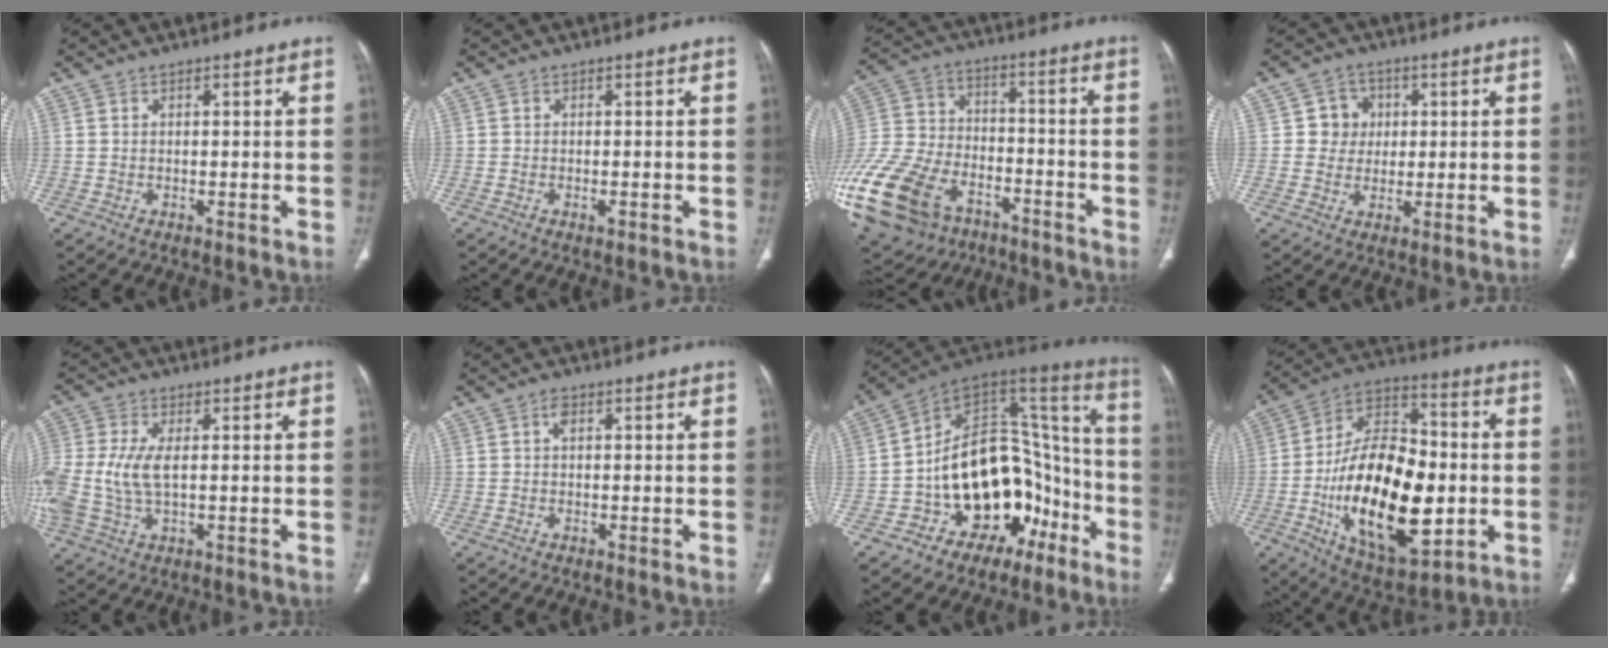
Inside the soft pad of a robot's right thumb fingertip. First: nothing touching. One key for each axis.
{"total": 0.8, "fx": -0.4, "fy": 0.3, "fz": 0.6, "tx": -0.012, "ty": -0.001, "tz": -0.006}
{"total": 32.2, "fx": -17.3, "fy": 20.7, "fz": 17.7, "tx": -0.507, "ty": 0.031, "tz": -0.301}
{"total": 5.5, "fx": 0.9, "fy": 5.3, "fz": 1.1, "tx": 0.019, "ty": 0.008, "tz": 0.009}
{"total": 10.7, "fx": 0.0, "fy": 5.6, "fz": 9.1, "tx": -0.234, "ty": 0.002, "tz": 0.005}
{"total": 1.2, "fx": 0.1, "fy": 0.7, "fz": 0.9, "tx": -0.014, "ty": 0.005, "tz": -0.003}
{"total": 25.0, "fx": -9.9, "fy": 16.3, "fz": 16.2, "tx": -0.192, "ty": 0.117, "tz": -0.137}
{"total": 27.8, "fx": -4.6, "fy": 14.5, "fz": 23.2, "tx": -0.374, "ty": 0.014, "tz": -0.061}